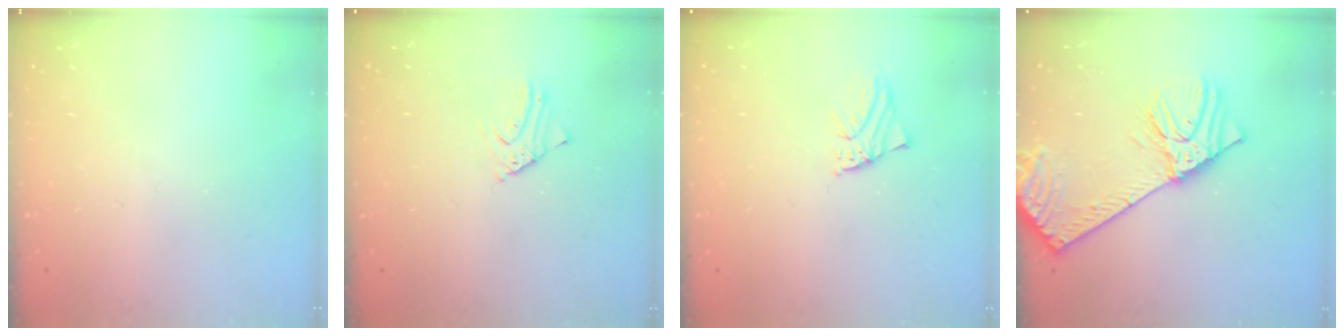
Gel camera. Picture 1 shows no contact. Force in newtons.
{"total": 2.3, "press": 2.3, "slide": 0.1}
{"total": 0.9, "press": 0.9, "slide": 0.0}
{"total": 14.4, "press": 14.1, "slide": 3.0}